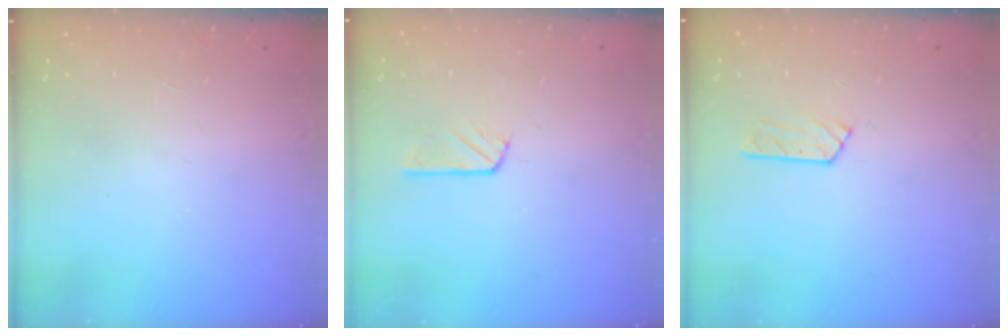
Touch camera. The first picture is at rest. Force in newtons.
{"total": 3.8, "press": 3.7, "slide": 0.5}
{"total": 3.0, "press": 3.0, "slide": 0.4}